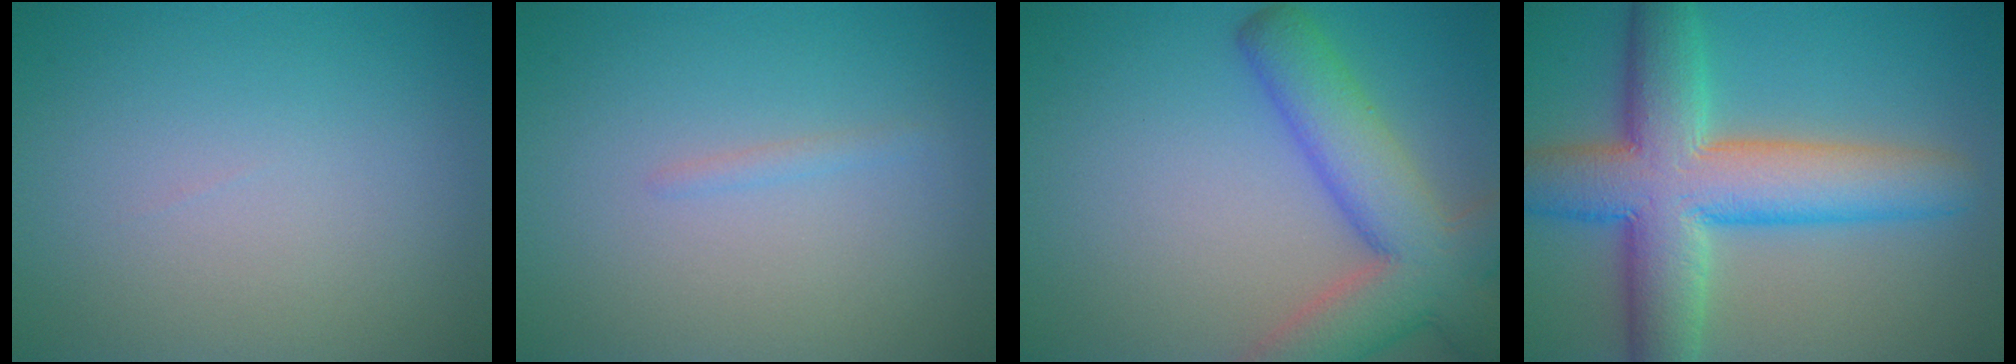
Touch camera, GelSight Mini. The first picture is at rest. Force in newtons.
{"total": 0.7, "press": 0.7, "slide": 0.1}
{"total": 8.2, "press": 8.2, "slide": 0.5}
{"total": 10.9, "press": 10.9, "slide": 0.4}